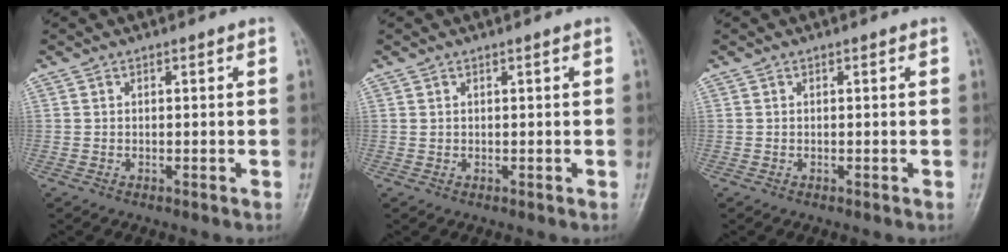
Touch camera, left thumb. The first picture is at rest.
{"total": 0.6, "force": [0.4, 0.1, 0.5], "torque": [-0.011, 0.003, 0.008]}
{"total": 0.0}